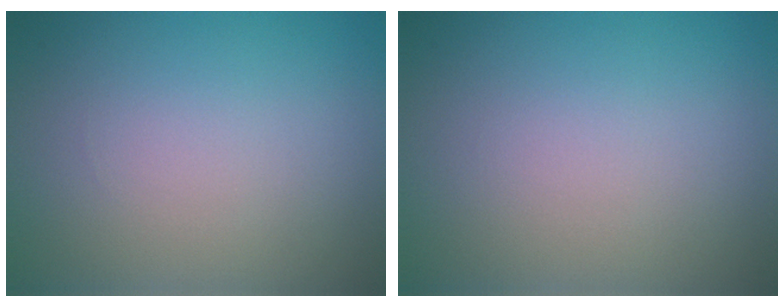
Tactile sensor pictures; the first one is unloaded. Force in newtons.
{"total": 0.0}